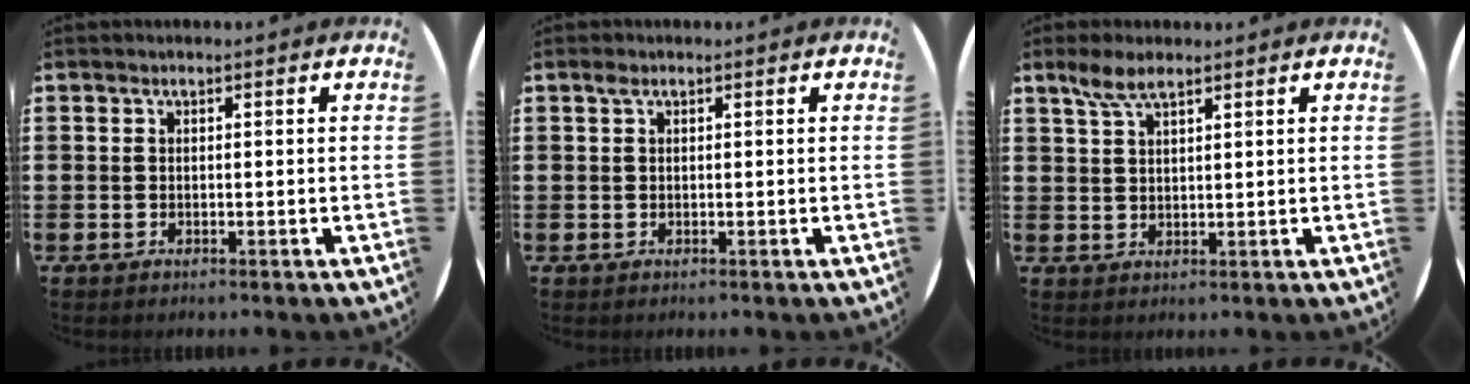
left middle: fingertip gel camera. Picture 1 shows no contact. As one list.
[{"total": 0.6, "force": [0.3, 0.3, 0.4], "torque": [-0.009, 0.002, 0.006]}, {"total": 4.1, "force": [2.9, 1.2, 2.6], "torque": [-0.057, 0.005, 0.052]}]